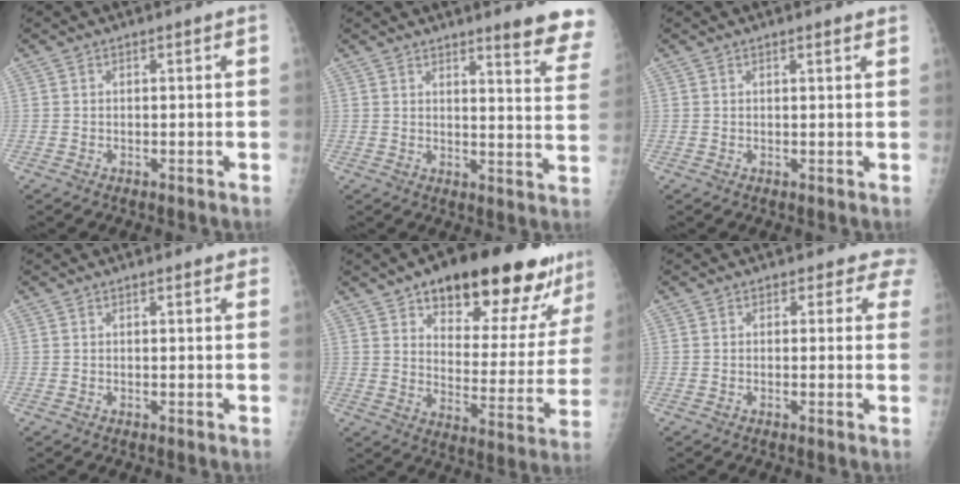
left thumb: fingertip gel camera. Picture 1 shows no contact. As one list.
[{"total": 10.7, "force": [8.6, 1.3, 6.3], "torque": [-0.050, -0.054, 0.090]}, {"total": 1.6, "force": [1.3, 0.2, 0.9], "torque": [-0.006, -0.001, 0.018]}, {"total": 1.6, "force": [1.2, 0.5, 0.8], "torque": [-0.004, -0.002, 0.013]}, {"total": 25.1, "force": [17.3, 9.4, 15.5], "torque": [-0.160, -0.065, 0.237]}, {"total": 3.7, "force": [3.1, 2.1, 0.0], "torque": [0.038, -0.013, 0.010]}]